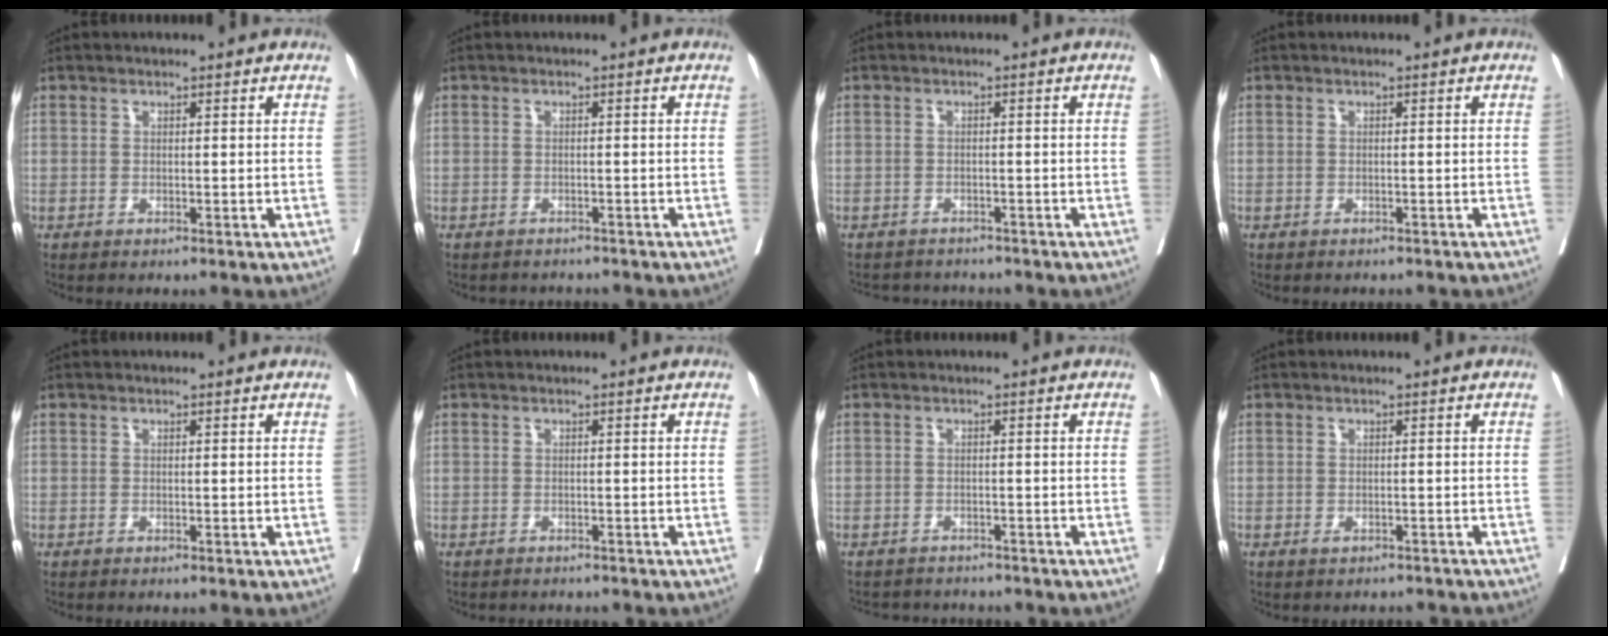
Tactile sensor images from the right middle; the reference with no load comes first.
{"total": 3.1, "force": [-3.0, 1.0, 0.1], "torque": [0.004, -0.006, -0.046]}
{"total": 4.1, "force": [-4.0, 0.9, -0.1], "torque": [0.009, -0.005, -0.062]}
{"total": 2.0, "force": [-1.8, 0.8, 0.3], "torque": [-0.002, -0.005, -0.029]}
{"total": 0.0}
{"total": 2.8, "force": [-2.6, 0.9, 0.5], "torque": [-0.005, -0.006, -0.040]}
{"total": 4.4, "force": [-4.3, 1.0, 0.1], "torque": [0.006, -0.005, -0.065]}
{"total": 2.7, "force": [-2.4, 1.0, 0.7], "torque": [-0.004, 0.000, -0.033]}